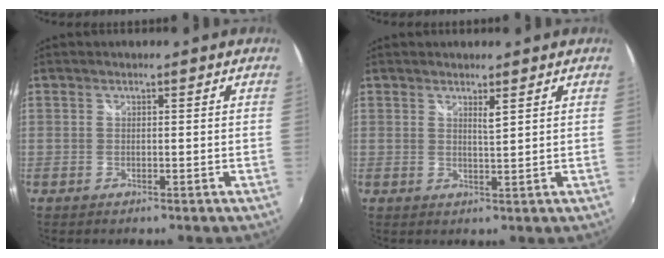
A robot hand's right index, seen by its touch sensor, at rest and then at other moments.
{"total": 1.8, "force": [1.1, -0.1, 1.4], "torque": [-0.024, -0.002, 0.016]}